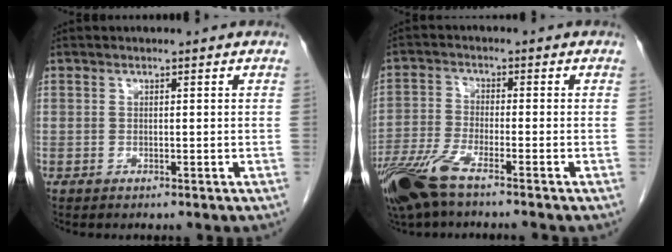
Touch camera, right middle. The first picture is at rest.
{"total": 8.9, "force": [-6.5, 1.2, 6.0], "torque": [-0.125, -0.022, -0.128]}